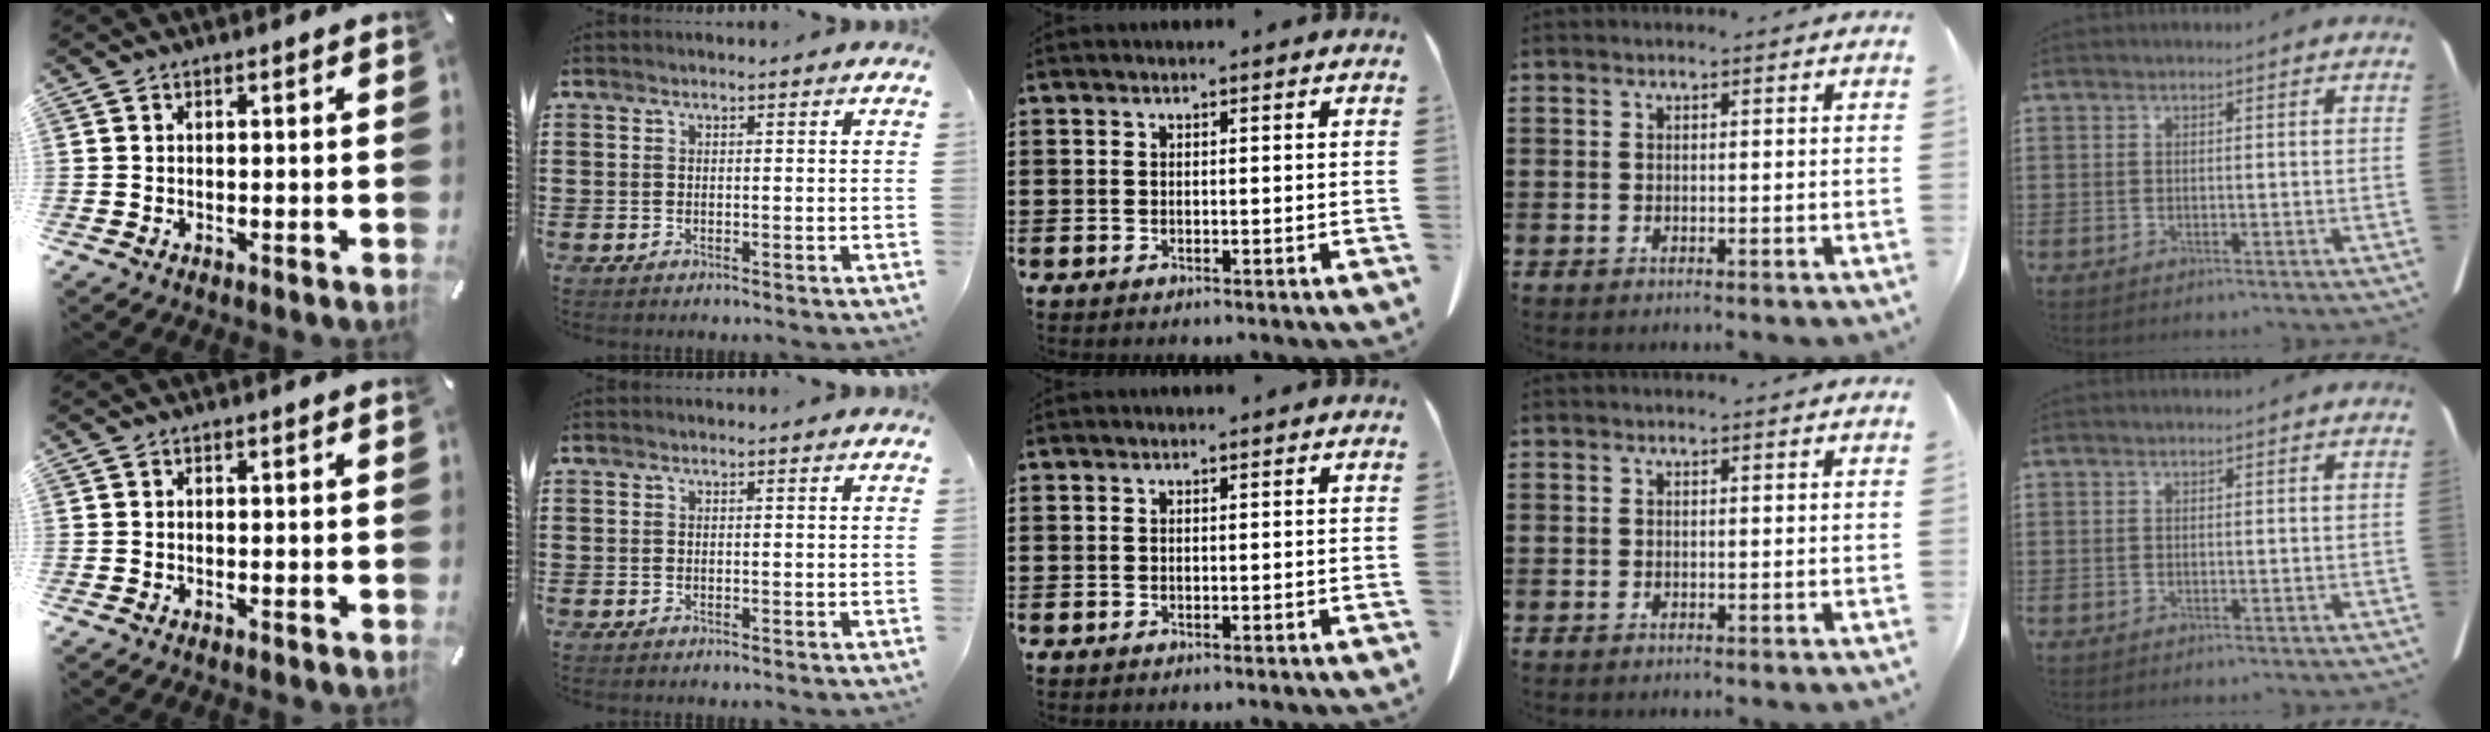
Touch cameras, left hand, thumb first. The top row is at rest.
{}